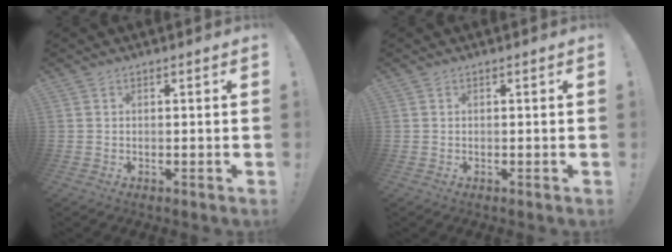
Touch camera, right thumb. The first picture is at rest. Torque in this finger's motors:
{"motor_torque": [0.00, 0.00, -0.07, -0.06, 0.01]}